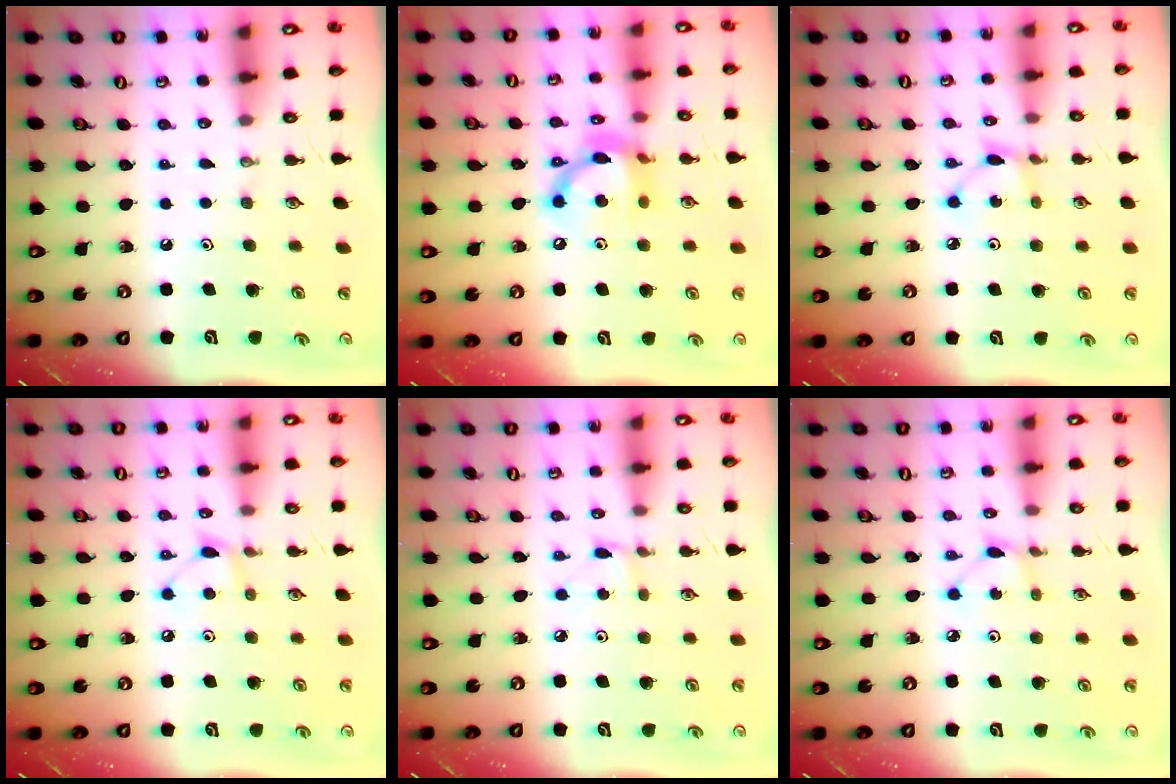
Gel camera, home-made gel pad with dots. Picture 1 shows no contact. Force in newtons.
{"total": 13.0, "press": 13.0, "slide": 1.0}
{"total": 2.2, "press": 2.2, "slide": 0.2}
{"total": 7.4, "press": 7.4, "slide": 0.6}
{"total": 2.5, "press": 2.4, "slide": 0.3}
{"total": 1.8, "press": 1.8, "slide": 0.3}